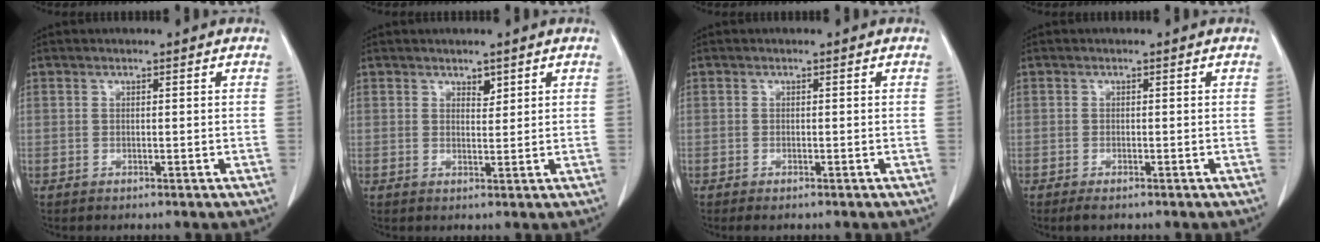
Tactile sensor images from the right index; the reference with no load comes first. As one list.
[{"total": 1.5, "force": [1.1, 0.7, 0.7], "torque": [-0.007, -0.005, 0.016]}, {"total": 0.8, "force": [-0.6, 0.1, 0.6], "torque": [-0.006, -0.003, -0.004]}, {"total": 1.6, "force": [-1.1, 0.4, 1.1], "torque": [-0.012, -0.004, -0.014]}]